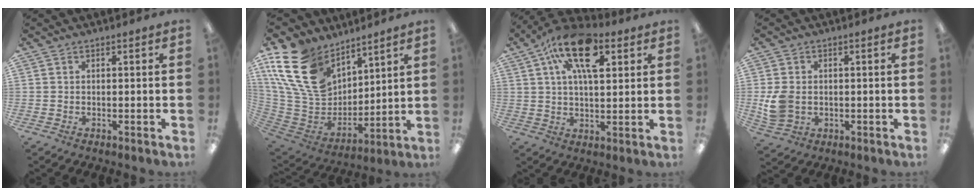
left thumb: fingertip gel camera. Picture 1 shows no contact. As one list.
[{"total": 20.9, "force": [11.7, 13.4, 10.9], "torque": [-0.252, -0.056, 0.221]}, {"total": 16.5, "force": [7.9, 8.2, 11.9], "torque": [-0.187, -0.018, 0.134]}, {"total": 6.7, "force": [-0.4, 5.5, 3.8], "torque": [-0.079, 0.008, -0.004]}]